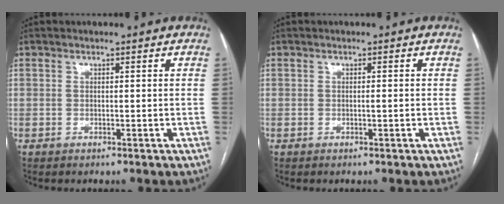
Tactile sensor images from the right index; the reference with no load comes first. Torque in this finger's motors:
{"motor_torque": [0.16, 0.29, 0.06, 0.02]}